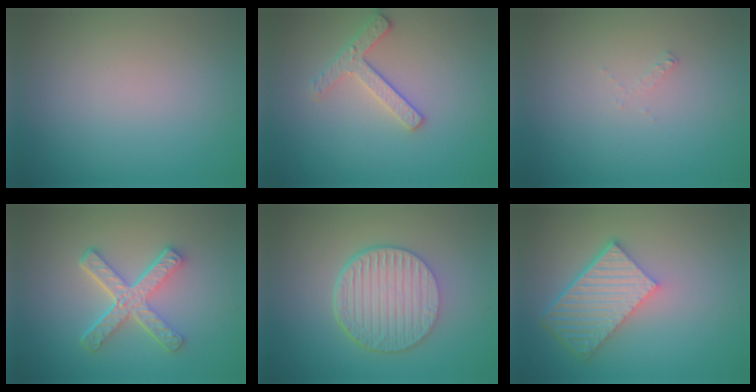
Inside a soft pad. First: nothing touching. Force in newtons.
{"total": 2.5, "press": 2.4, "slide": 0.5}
{"total": 0.5, "press": 0.5, "slide": 0.1}
{"total": 5.1, "press": 3.7, "slide": 3.5}
{"total": 6.5, "press": 4.8, "slide": 4.5}
{"total": 6.3, "press": 4.4, "slide": 4.5}